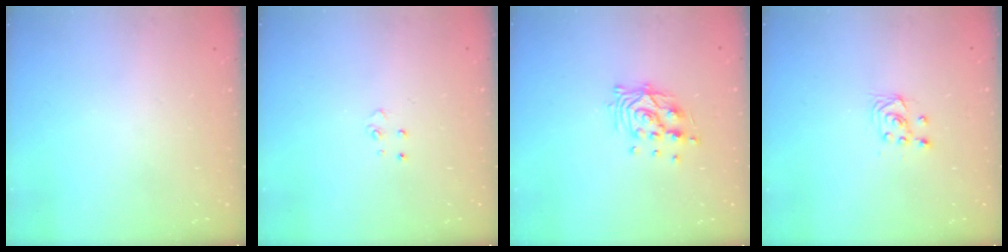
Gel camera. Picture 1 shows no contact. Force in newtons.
{"total": 4.0, "press": 3.9, "slide": 0.4}
{"total": 10.6, "press": 10.6, "slide": 0.9}
{"total": 2.9, "press": 2.7, "slide": 1.0}